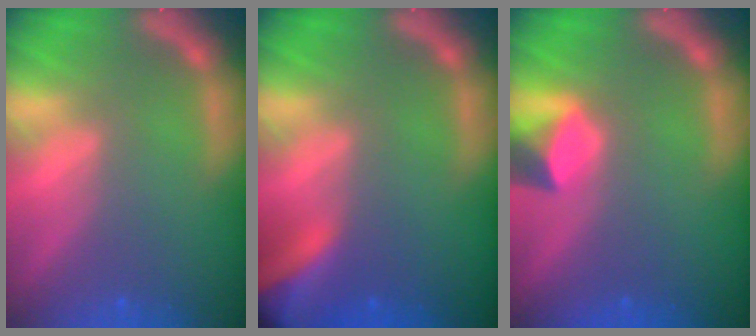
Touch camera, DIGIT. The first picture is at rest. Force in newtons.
{"total": 9.0}
{"total": 3.0}